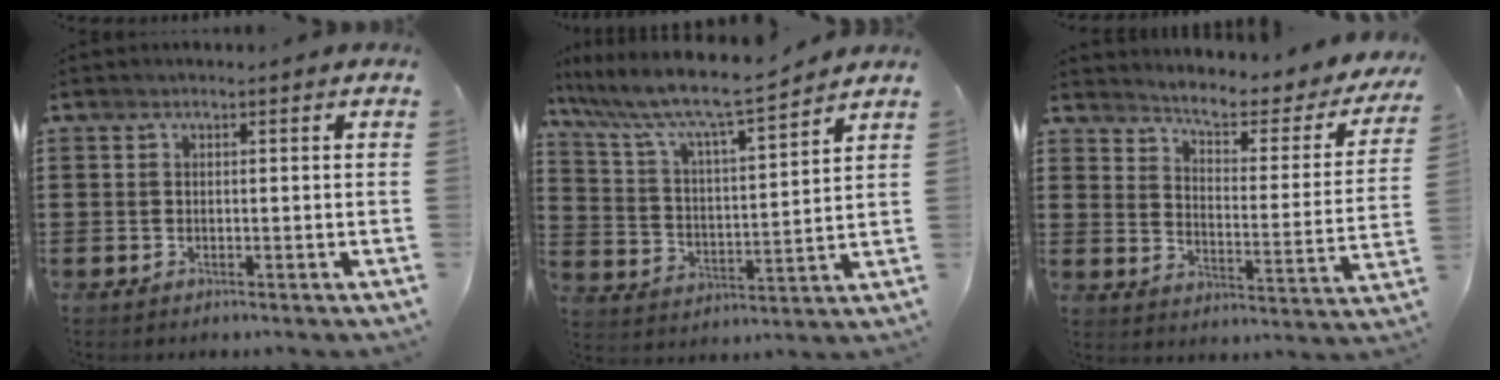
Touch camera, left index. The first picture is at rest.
{"total": 8.4, "force": [7.2, 0.6, 4.4], "torque": [-0.117, -0.045, 0.117]}
{"total": 4.6, "force": [4.1, 0.6, 2.2], "torque": [-0.056, -0.033, 0.059]}